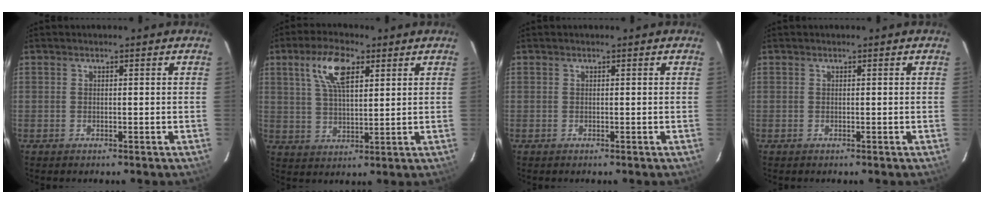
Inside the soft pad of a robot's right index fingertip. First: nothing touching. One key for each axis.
{"total": 9.2, "fx": 4.3, "fy": 3.6, "fz": 7.2, "tx": -0.136, "ty": 0.015, "tz": 0.083}
{"total": 0.0}
{"total": 0.0}